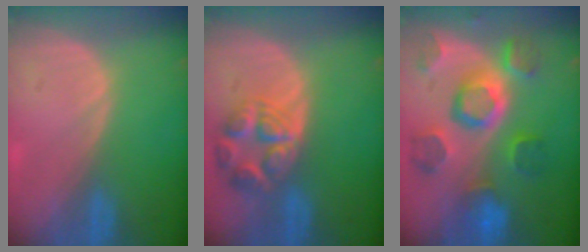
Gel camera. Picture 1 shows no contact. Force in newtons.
{"total": 7.8, "press": 7.0, "slide": 3.5}
{"total": 11.3, "press": 10.0, "slide": 5.3}